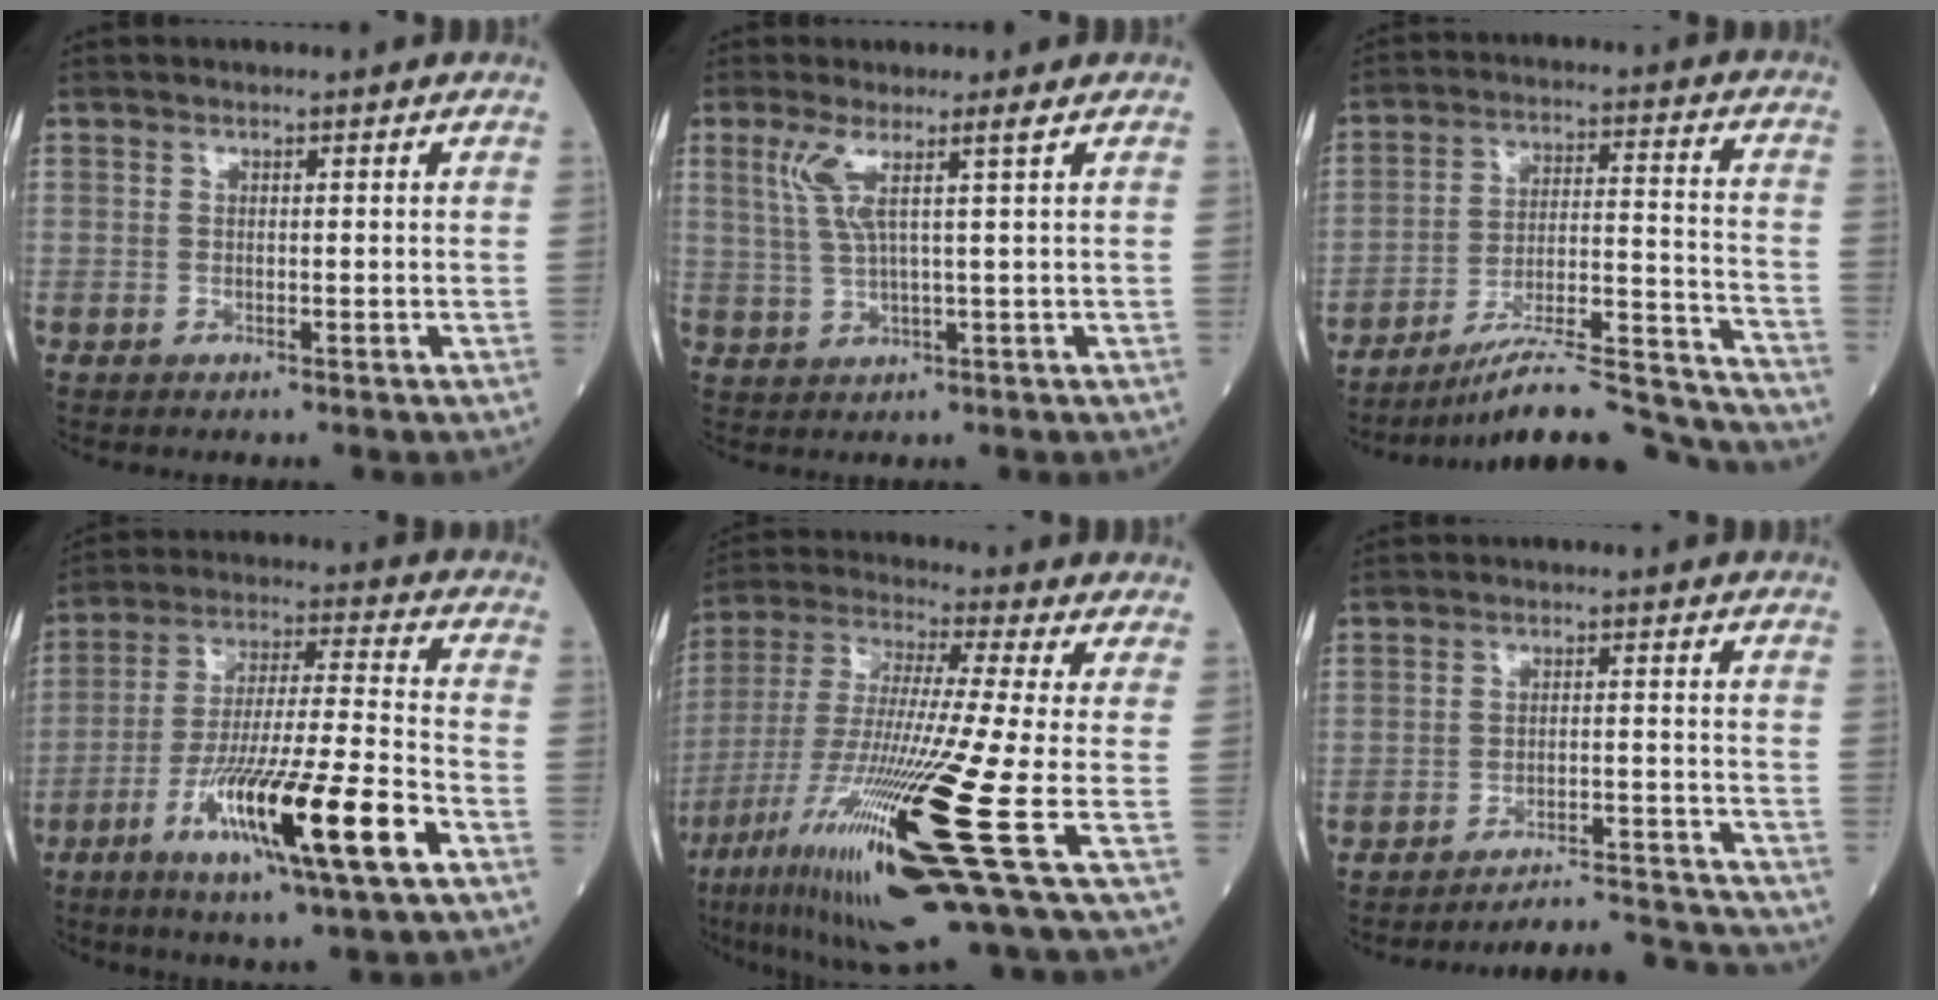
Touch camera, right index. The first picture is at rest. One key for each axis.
{"total": 4.5, "fx": 2.0, "fy": -0.8, "fz": 4.0, "tx": -0.091, "ty": 0.004, "tz": 0.046}
{"total": 20.9, "fx": -19.6, "fy": 0.3, "fz": 7.4, "tx": -0.085, "ty": 0.016, "tz": -0.290}
{"total": 18.1, "fx": -8.1, "fy": 0.6, "fz": 16.2, "tx": -0.296, "ty": -0.027, "tz": -0.140}
{"total": 23.3, "fx": -8.8, "fy": -0.5, "fz": 21.6, "tx": -0.406, "ty": -0.055, "tz": -0.163}
{"total": 10.4, "fx": -10.4, "fy": -1.0, "fz": -0.3, "tx": 0.005, "ty": 0.013, "tz": -0.147}